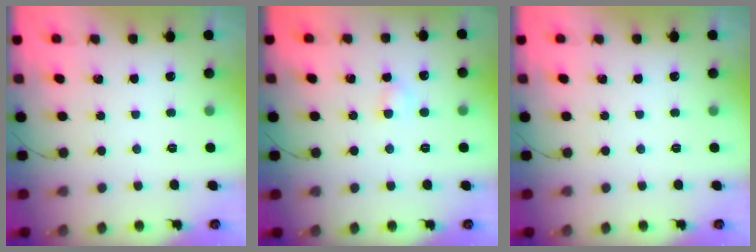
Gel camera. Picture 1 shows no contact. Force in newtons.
{"total": 3.6, "press": 3.3, "slide": 1.3}
{"total": 0.0}